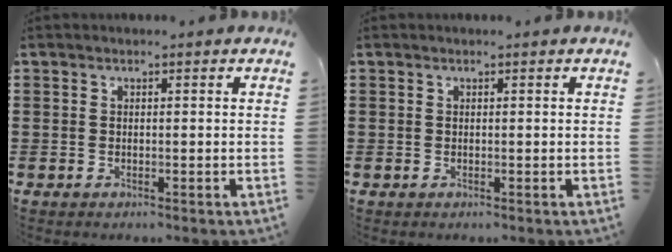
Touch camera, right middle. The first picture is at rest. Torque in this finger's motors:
{"motor_torque": [0.00, 0.00, 0.00, -0.01]}